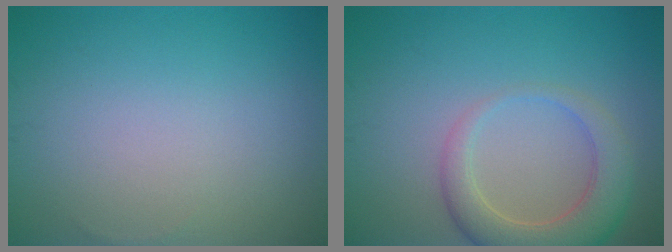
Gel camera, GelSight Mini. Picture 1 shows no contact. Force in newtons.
{"total": 4.9, "press": 4.9, "slide": 0.5}